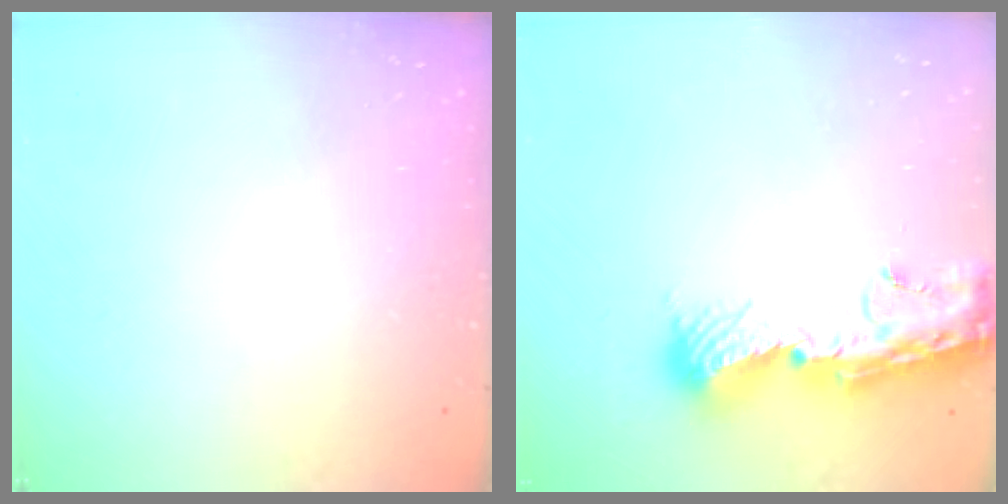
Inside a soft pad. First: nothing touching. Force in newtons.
{"total": 13.0, "press": 12.9, "slide": 1.3}